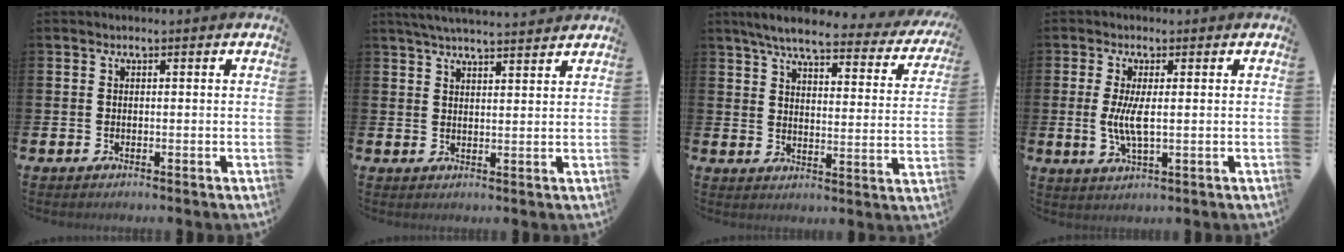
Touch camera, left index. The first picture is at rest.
{"total": 4.4, "force": [4.3, 0.0, 1.0], "torque": [-0.030, -0.015, 0.077]}
{"total": 6.2, "force": [5.2, 1.2, 3.2], "torque": [-0.073, -0.033, 0.079]}
{"total": 4.2, "force": [0.3, 1.2, 4.0], "torque": [-0.072, 0.002, 0.005]}